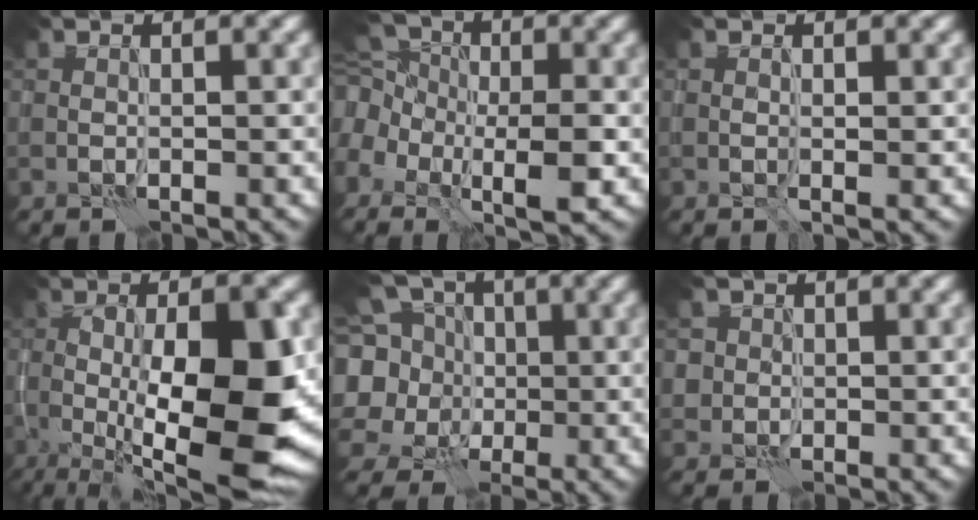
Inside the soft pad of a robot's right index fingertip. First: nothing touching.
{"total": 8.5, "force": [-1.9, 5.5, 6.2], "torque": [-0.134, -0.009, -0.027]}
{"total": 0.7, "force": [0.2, 0.3, 0.6], "torque": [-0.011, -0.006, 0.005]}
{"total": 13.7, "force": [-0.7, 4.5, 12.9], "torque": [-0.195, -0.013, -0.007]}
{"total": 10.1, "force": [2.1, 8.8, 4.6], "torque": [-0.115, 0.014, 0.009]}
{"total": 2.0, "force": [0.6, 1.9, -0.1], "torque": [0.009, 0.003, 0.004]}